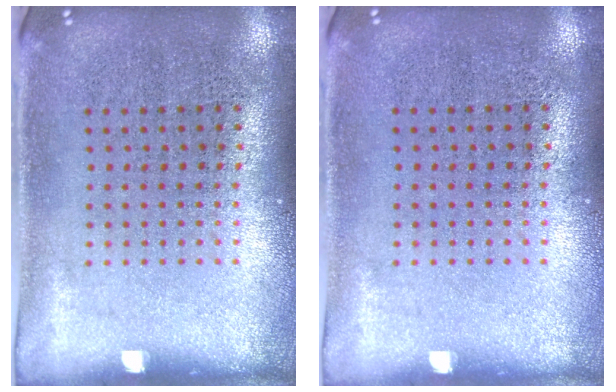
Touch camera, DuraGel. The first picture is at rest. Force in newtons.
{"total": 0.0}